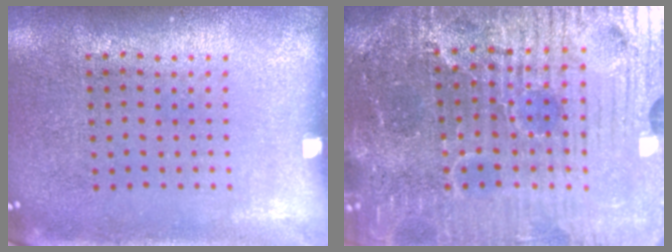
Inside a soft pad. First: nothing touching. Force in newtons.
{"total": 7.3, "press": 6.5, "slide": 3.2}